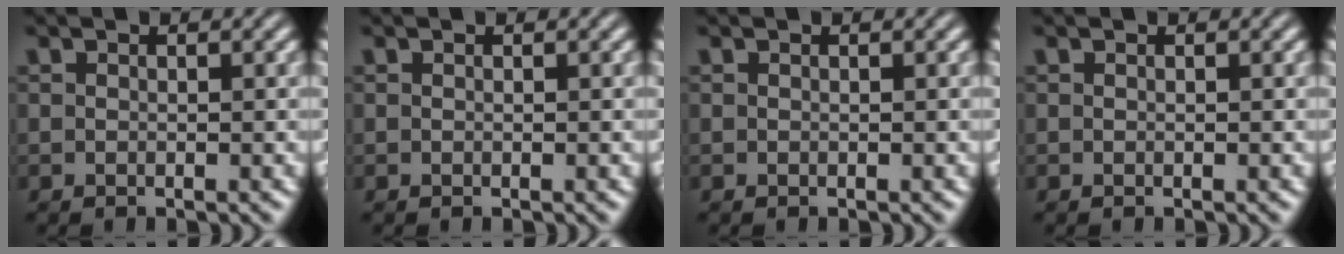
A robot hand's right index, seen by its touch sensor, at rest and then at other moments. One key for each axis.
{"total": 0.0}
{"total": 0.0}
{"total": 0.0}